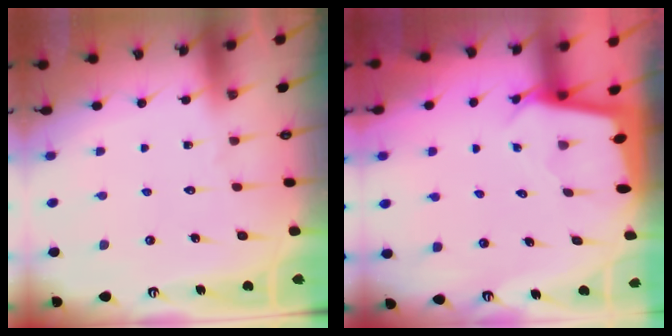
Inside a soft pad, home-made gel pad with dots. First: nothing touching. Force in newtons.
{"total": 2.4, "press": 2.4, "slide": 0.2}